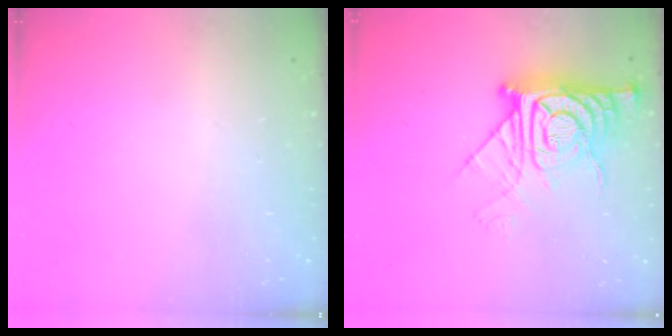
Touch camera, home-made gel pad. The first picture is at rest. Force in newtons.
{"total": 14.0, "press": 13.9, "slide": 1.4}